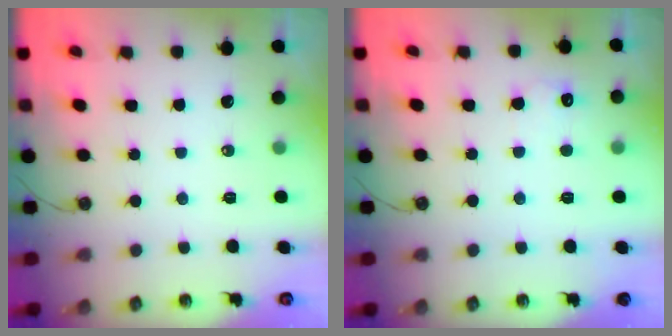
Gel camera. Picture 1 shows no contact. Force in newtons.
{"total": 4.1, "press": 4.0, "slide": 1.1}